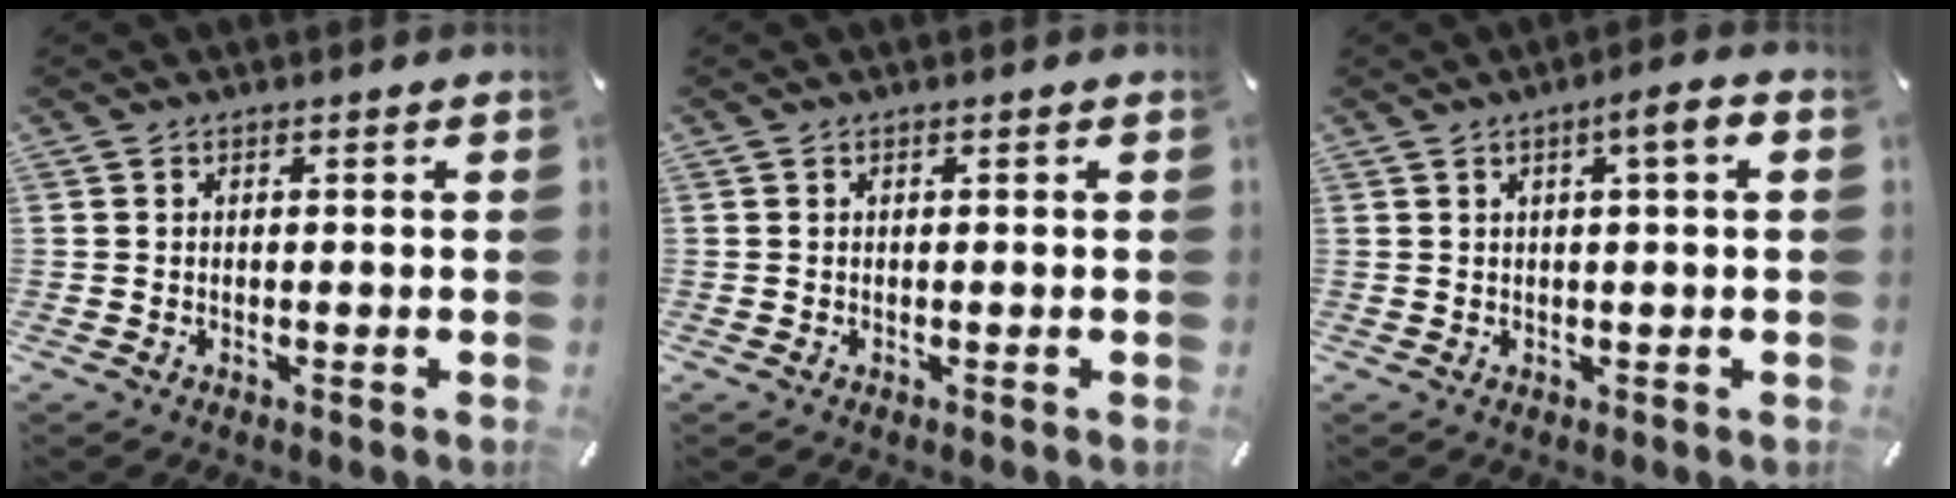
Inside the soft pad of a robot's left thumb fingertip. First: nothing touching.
{"total": 0.0}
{"total": 5.1, "force": [1.6, 0.5, 4.8], "torque": [-0.076, -0.005, 0.020]}